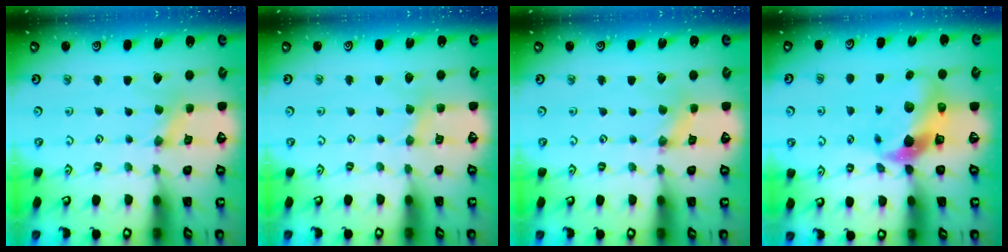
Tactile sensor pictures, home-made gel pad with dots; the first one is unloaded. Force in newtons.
{"total": 2.2, "press": 2.2, "slide": 0.4}
{"total": 1.5, "press": 1.4, "slide": 0.2}
{"total": 10.3, "press": 10.2, "slide": 1.9}